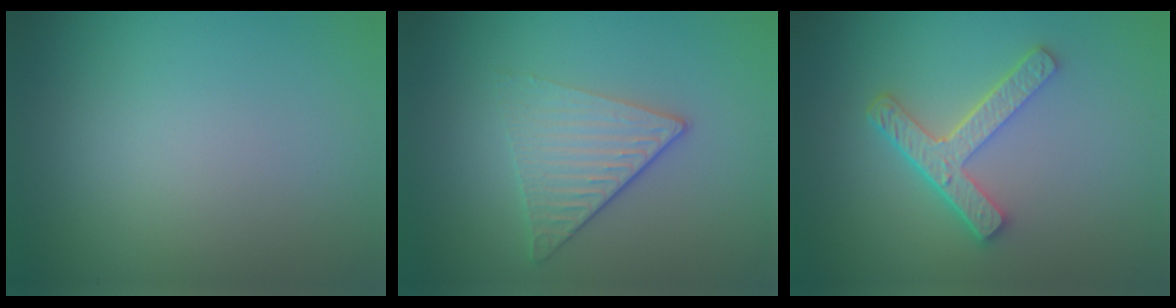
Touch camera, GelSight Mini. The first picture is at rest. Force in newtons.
{"total": 3.4, "press": 2.8, "slide": 1.9}
{"total": 4.3, "press": 3.3, "slide": 2.7}